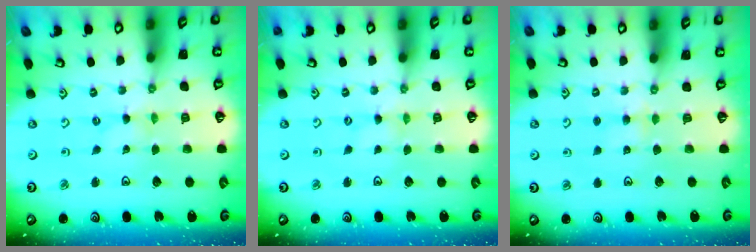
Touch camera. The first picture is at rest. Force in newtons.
{"total": 0.0}
{"total": 3.7, "press": 3.7, "slide": 0.4}